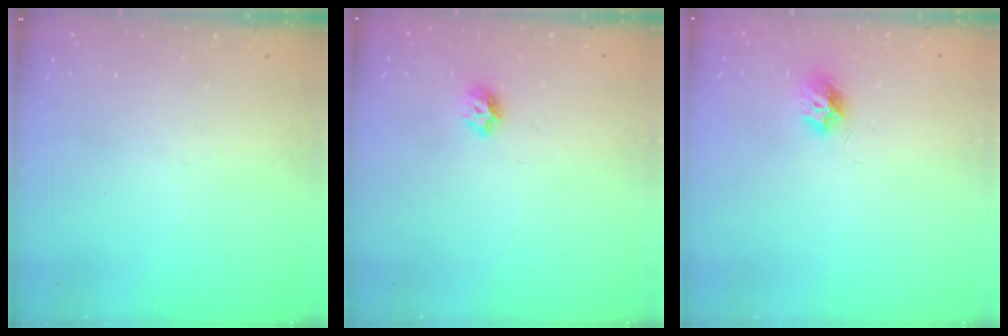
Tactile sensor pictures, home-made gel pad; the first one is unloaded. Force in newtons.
{"total": 6.0, "press": 5.9, "slide": 0.8}
{"total": 7.9, "press": 7.9, "slide": 0.4}